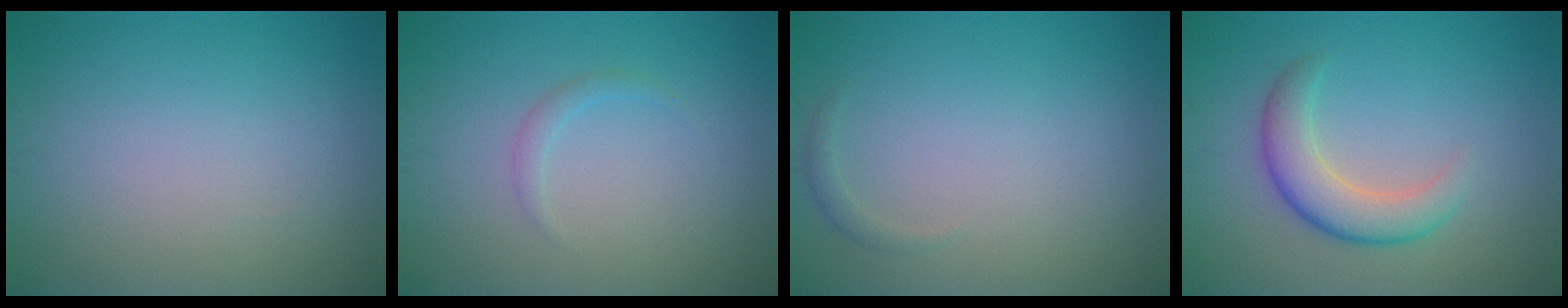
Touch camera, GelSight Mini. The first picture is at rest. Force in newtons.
{"total": 0.9, "press": 0.9, "slide": 0.0}
{"total": 0.7, "press": 0.7, "slide": 0.1}
{"total": 4.1, "press": 4.1, "slide": 0.1}